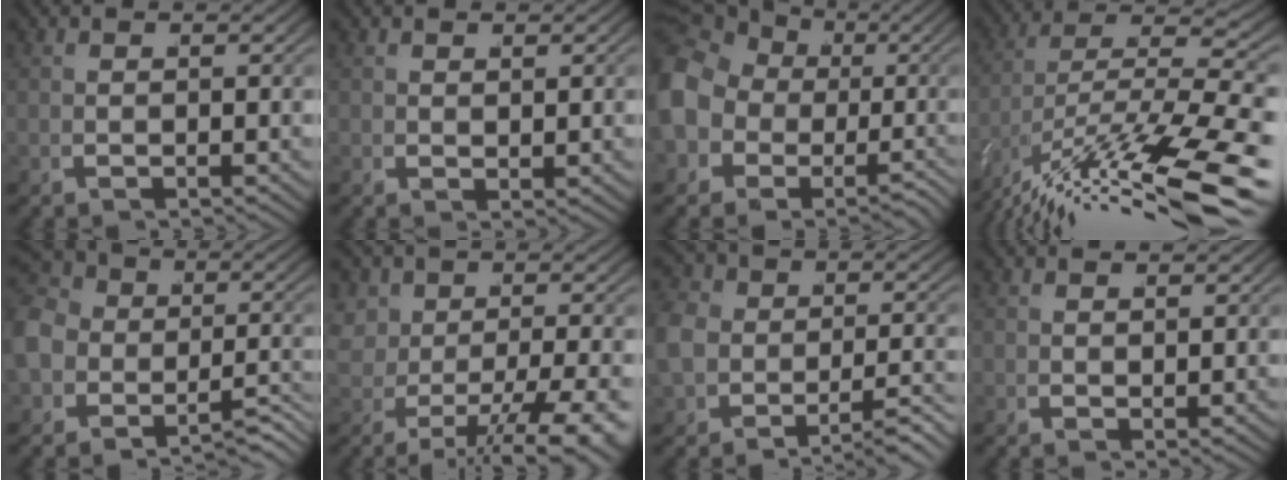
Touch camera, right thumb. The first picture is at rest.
{"total": 1.2, "force": [1.0, 0.4, 0.4], "torque": [-0.005, 0.001, 0.023]}
{"total": 10.1, "force": [-0.8, 8.9, 4.8], "torque": [-0.104, -0.019, -0.017]}
{"total": 12.7, "force": [-6.0, 6.2, 9.3], "torque": [-0.184, -0.039, -0.069]}
{"total": 8.0, "force": [-2.0, 6.4, 4.3], "torque": [-0.089, -0.013, -0.041]}
{"total": 6.2, "force": [-1.5, 3.6, 4.8], "torque": [-0.082, -0.020, -0.014]}
{"total": 5.2, "force": [-2.6, 3.6, 2.6], "torque": [-0.052, -0.010, -0.045]}
{"total": 1.0, "force": [0.7, 0.5, 0.4], "torque": [-0.006, -0.001, 0.017]}